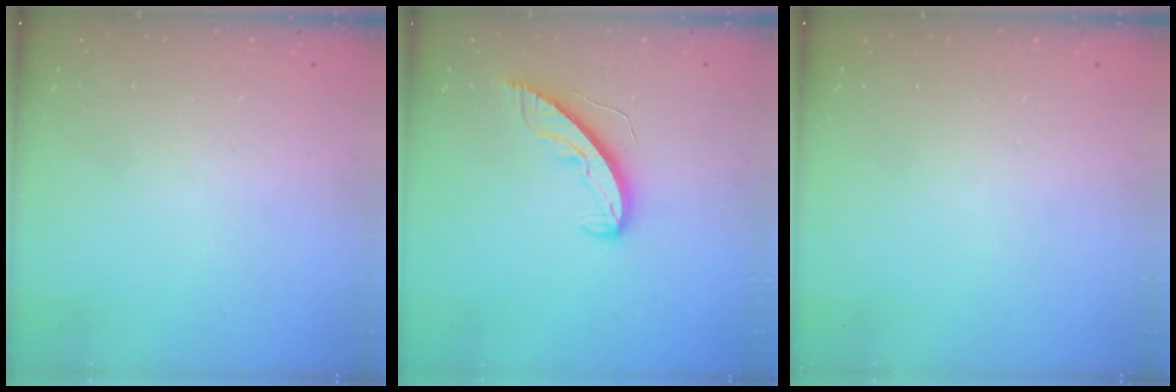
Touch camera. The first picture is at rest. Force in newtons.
{"total": 9.2, "press": 9.1, "slide": 1.3}
{"total": 0.0}